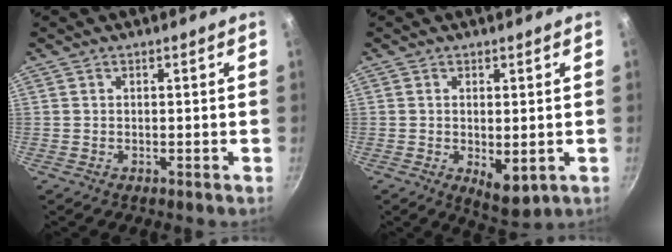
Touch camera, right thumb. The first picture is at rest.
{"total": 5.4, "force": [-0.6, 2.5, 4.7], "torque": [-0.065, -0.015, 0.002]}